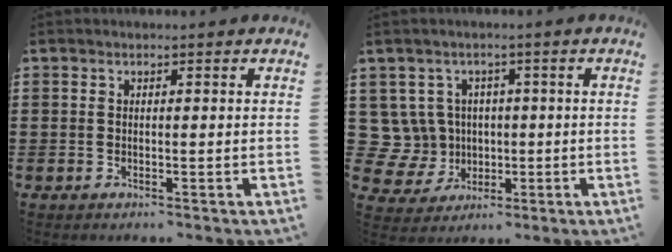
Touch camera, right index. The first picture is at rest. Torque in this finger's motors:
{"motor_torque": [-0.61, 0.65, 0.04, -0.01]}